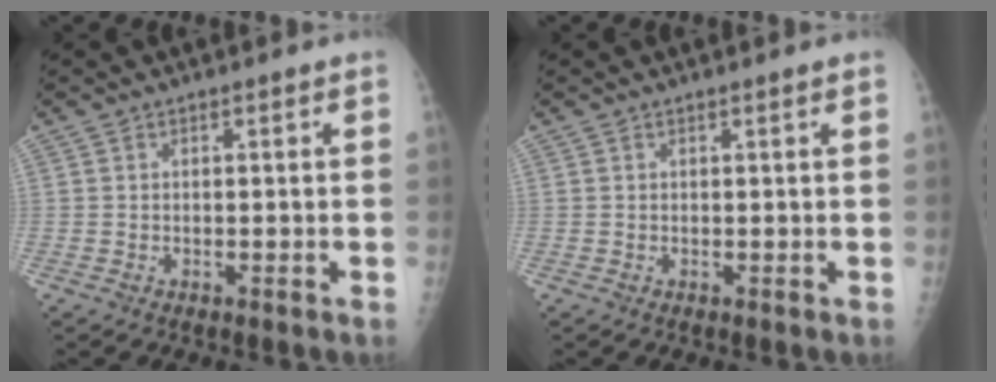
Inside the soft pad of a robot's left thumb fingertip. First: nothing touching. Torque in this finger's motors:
{"motor_torque": [-0.15, -0.04, -0.08, 0.15, 0.01]}